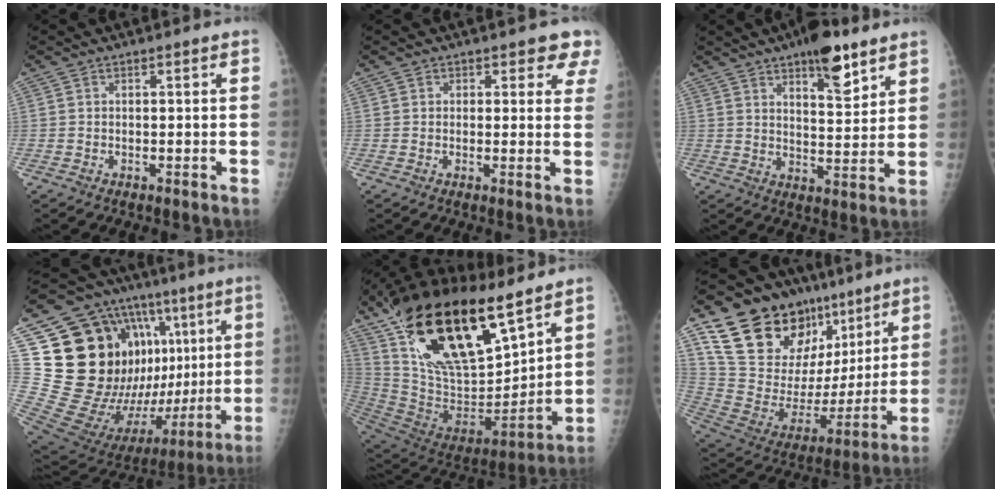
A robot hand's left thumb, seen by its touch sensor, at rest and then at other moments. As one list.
[{"total": 5.3, "force": [3.8, 3.1, 2.1], "torque": [0.024, -0.017, 0.028]}, {"total": 10.7, "force": [6.8, 3.8, 7.3], "torque": [-0.088, -0.041, 0.103]}, {"total": 34.5, "force": [6.5, 17.4, 29.1], "torque": [-0.431, 0.017, 0.127]}, {"total": 31.1, "force": [17.9, 13.5, 21.5], "torque": [-0.372, -0.047, 0.316]}, {"total": 27.9, "force": [15.0, 16.6, 16.6], "torque": [-0.232, -0.014, 0.271]}]